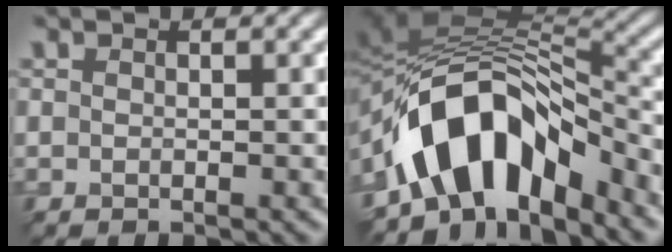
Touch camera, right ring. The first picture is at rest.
{"total": 10.8, "force": [-5.9, 5.7, 7.0], "torque": [-0.125, 0.010, -0.088]}